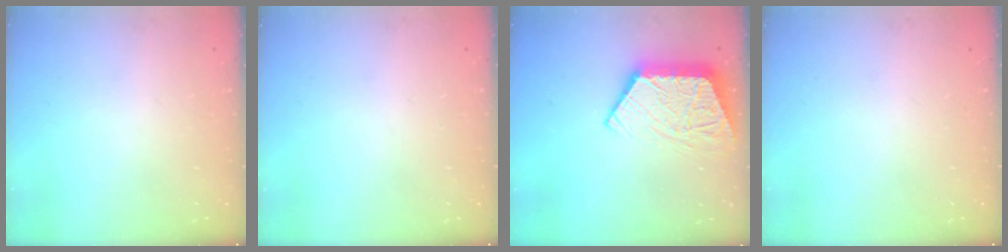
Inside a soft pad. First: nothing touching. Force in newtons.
{"total": 0.0}
{"total": 14.3, "press": 14.2, "slide": 1.2}
{"total": 0.0}